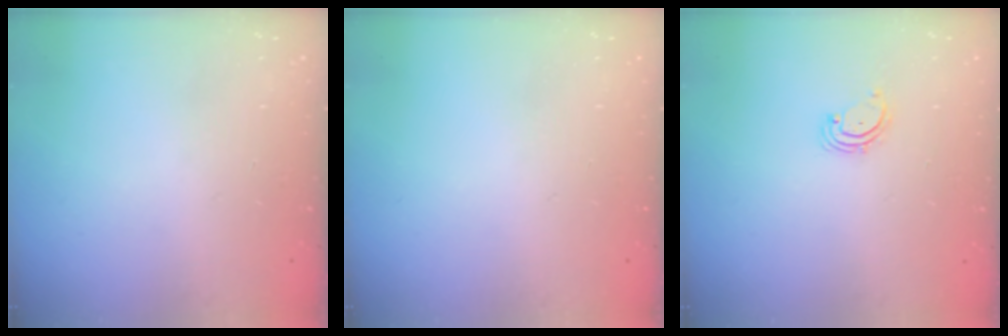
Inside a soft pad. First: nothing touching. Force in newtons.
{"total": 0.0}
{"total": 2.1, "press": 2.1, "slide": 0.3}